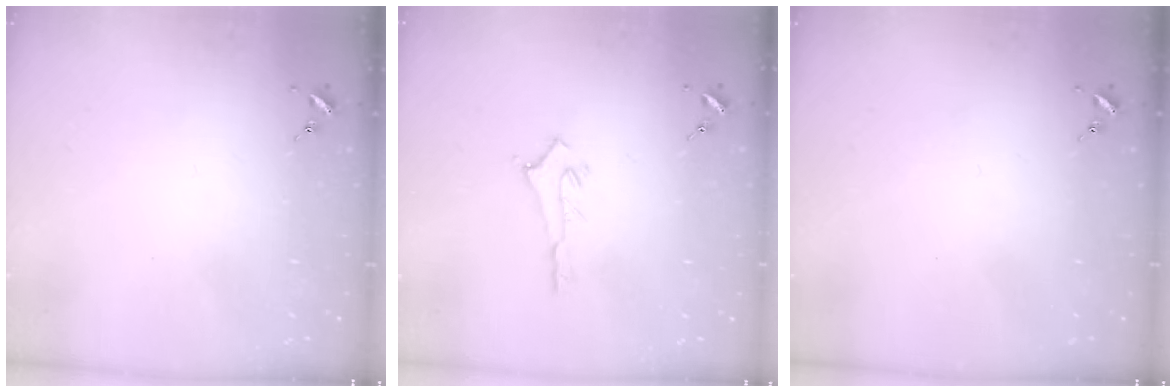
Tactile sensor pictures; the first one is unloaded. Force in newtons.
{"total": 2.9, "press": 2.8, "slide": 0.4}
{"total": 0.0}